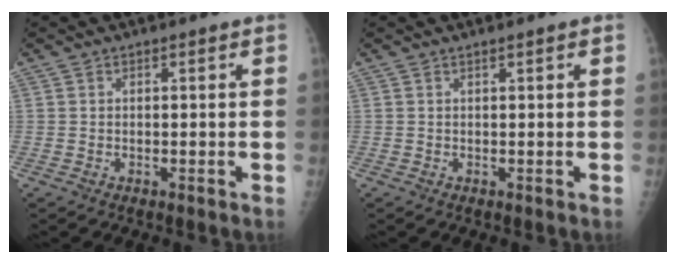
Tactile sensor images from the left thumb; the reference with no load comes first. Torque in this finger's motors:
{"motor_torque": [-0.37, -0.16, -0.28, -0.21, 0.07]}